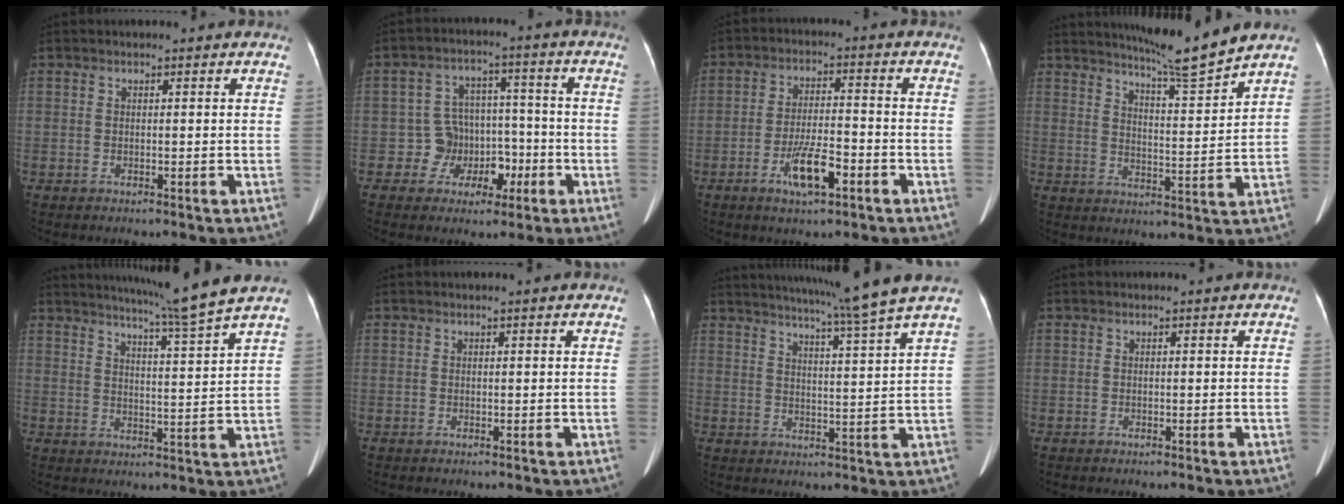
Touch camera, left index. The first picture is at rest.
{"total": 6.5, "force": [-2.3, 6.1, 0.9], "torque": [0.004, 0.027, -0.028]}
{"total": 6.9, "force": [-3.4, 1.7, 5.8], "torque": [-0.113, -0.002, -0.059]}
{"total": 9.1, "force": [8.3, -1.8, 3.3], "torque": [-0.059, -0.023, 0.133]}
{"total": 9.8, "force": [8.4, -2.7, 4.1], "torque": [-0.069, -0.027, 0.125]}
{"total": 0.5, "force": [0.4, 0.0, 0.3], "torque": [-0.003, 0.004, 0.008]}
{"total": 11.7, "force": [9.9, -3.0, 5.6], "torque": [-0.092, -0.029, 0.138]}
{"total": 0.0}